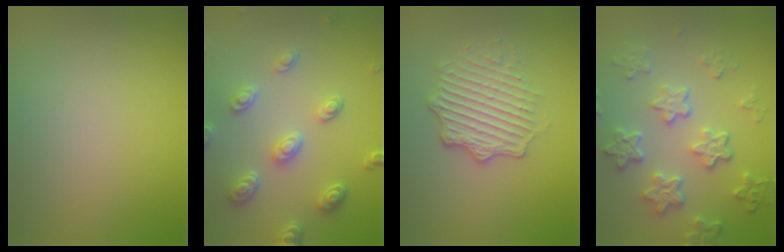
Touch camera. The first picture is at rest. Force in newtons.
{"total": 4.9, "press": 3.8, "slide": 3.1}
{"total": 4.8, "press": 3.3, "slide": 3.4}
{"total": 5.7, "press": 4.3, "slide": 3.7}